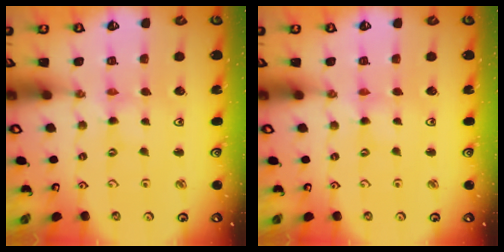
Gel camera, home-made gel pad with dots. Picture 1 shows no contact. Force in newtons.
{"total": 0.0}